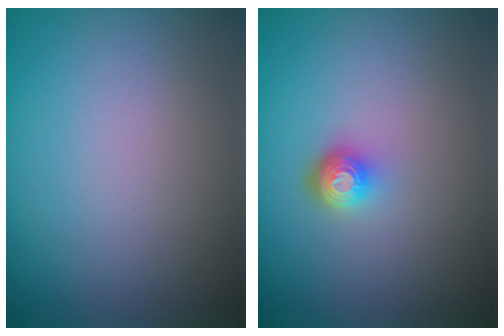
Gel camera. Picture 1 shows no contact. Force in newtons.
{"total": 1.9, "press": 1.4, "slide": 1.3}